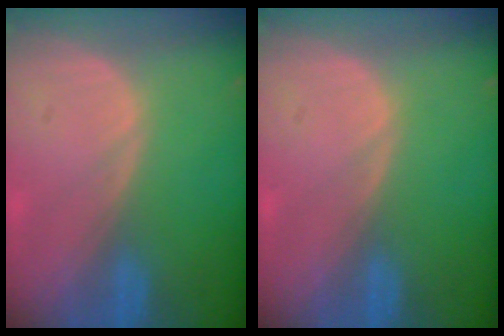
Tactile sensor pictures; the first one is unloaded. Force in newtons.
{"total": 0.0}